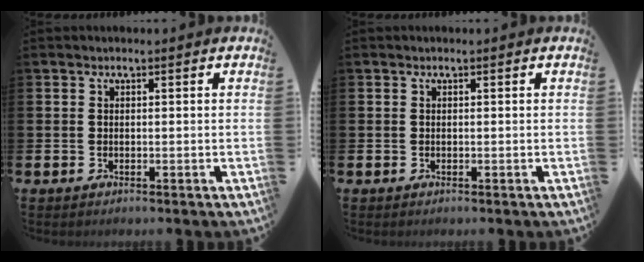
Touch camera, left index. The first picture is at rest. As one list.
[{"total": 0.0}]